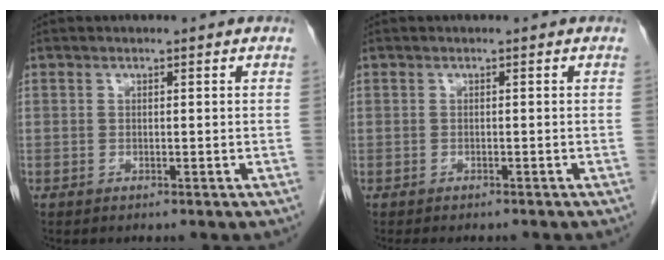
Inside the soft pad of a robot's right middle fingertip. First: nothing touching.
{"total": 5.2, "force": [-4.5, 1.4, 2.1], "torque": [-0.023, -0.006, -0.059]}